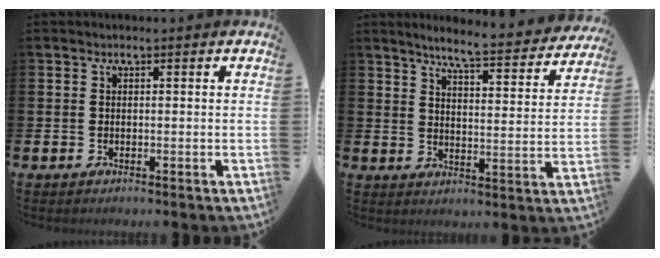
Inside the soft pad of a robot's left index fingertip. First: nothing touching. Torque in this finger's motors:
{"motor_torque": [-0.27, -1.05, 0.40, 0.10]}